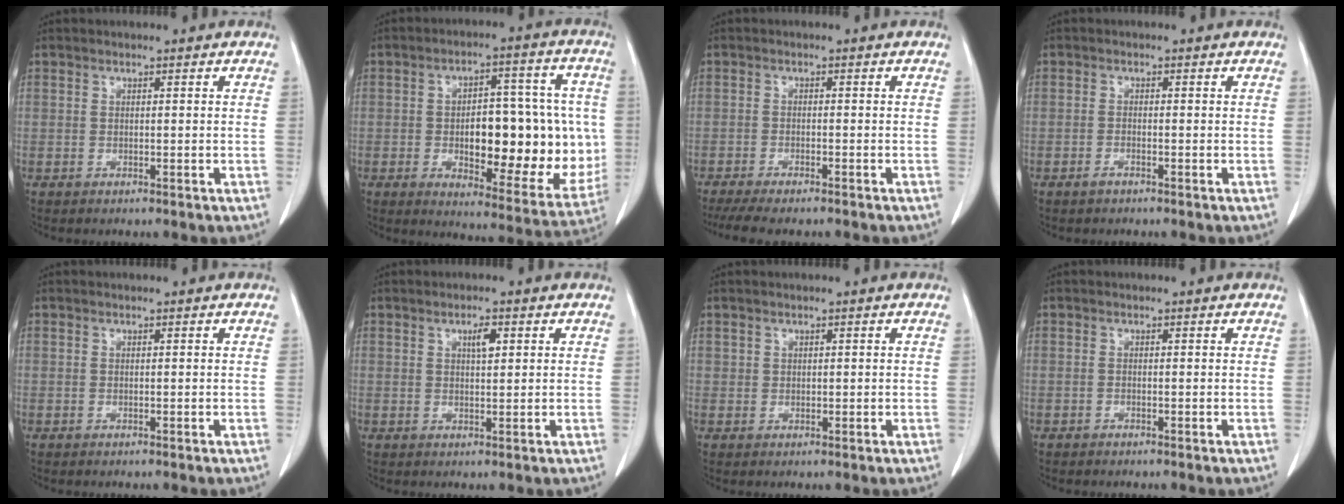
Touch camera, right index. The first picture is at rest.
{"total": 18.5, "force": [-1.4, 7.6, 16.8], "torque": [-0.215, 0.022, -0.002]}
{"total": 7.7, "force": [-6.4, 1.5, 4.0], "torque": [-0.056, -0.011, -0.099]}
{"total": 0.9, "force": [-0.7, 0.2, 0.6], "torque": [-0.012, 0.000, -0.012]}
{"total": 0.0}
{"total": 2.5, "force": [1.1, 0.7, 2.1], "torque": [-0.036, -0.002, 0.018]}
{"total": 0.9, "force": [0.5, 0.7, 0.2], "torque": [0.007, -0.002, 0.005]}
{"total": 0.0}